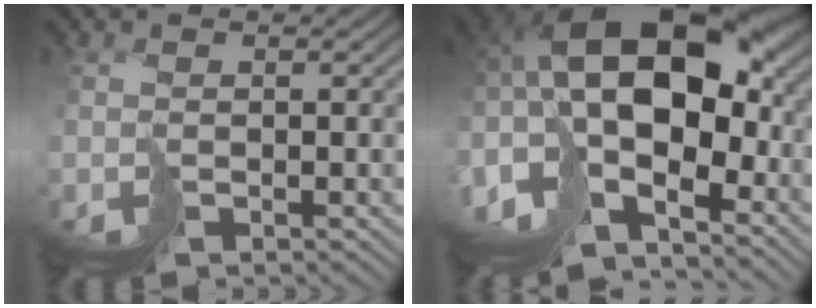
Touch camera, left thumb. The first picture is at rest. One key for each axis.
{"total": 18.9, "fx": 1.4, "fy": 10.4, "fz": 15.7, "tx": -0.329, "ty": -0.005, "tz": 0.041}